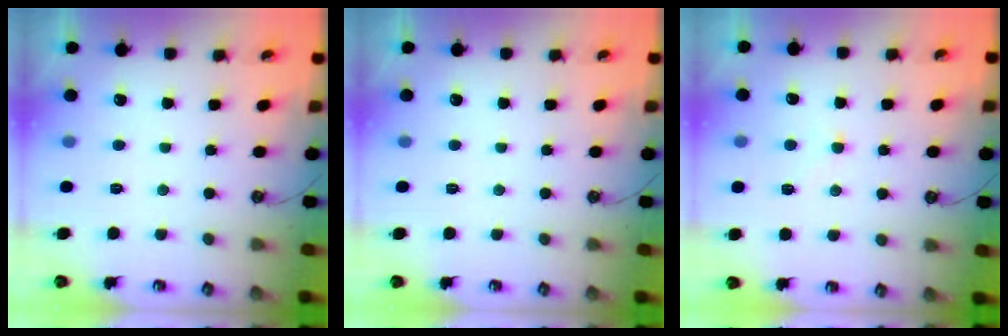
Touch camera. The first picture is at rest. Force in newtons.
{"total": 0.9, "press": 0.9, "slide": 0.1}
{"total": 1.2, "press": 1.1, "slide": 0.6}